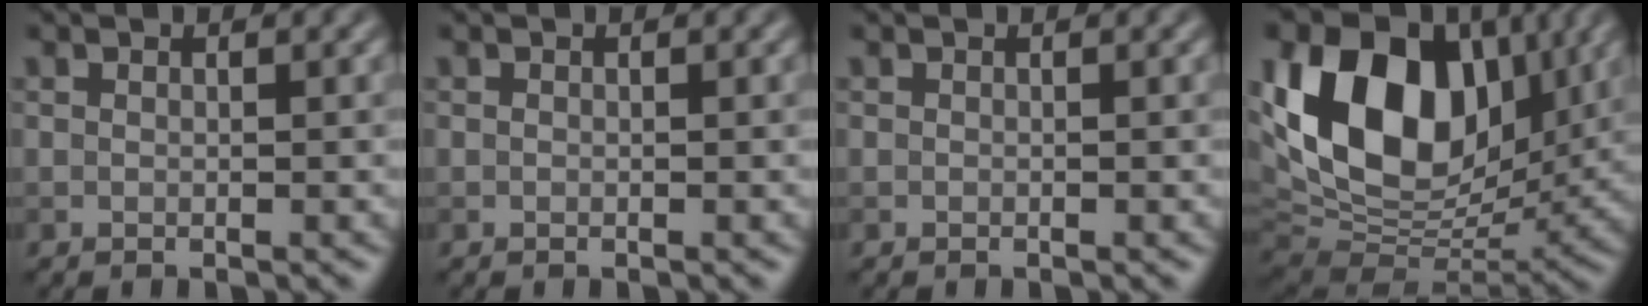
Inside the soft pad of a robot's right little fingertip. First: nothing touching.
{"total": 0.0}
{"total": 0.0}
{"total": 15.6, "force": [4.6, 10.4, 10.7], "torque": [-0.195, 0.016, 0.078]}